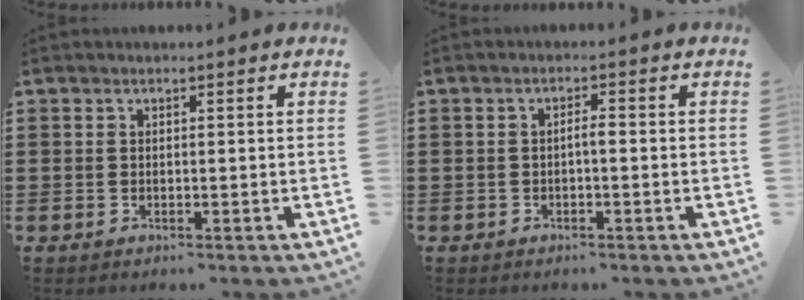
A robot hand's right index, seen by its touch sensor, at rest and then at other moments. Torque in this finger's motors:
{"motor_torque": [0.41, -0.38, 0.00, 0.04]}